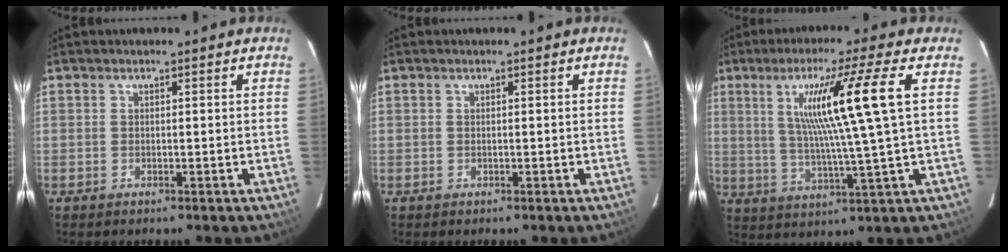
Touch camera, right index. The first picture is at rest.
{"total": 0.0}
{"total": 13.1, "force": [3.5, -2.1, 12.5], "torque": [-0.214, 0.004, 0.063]}